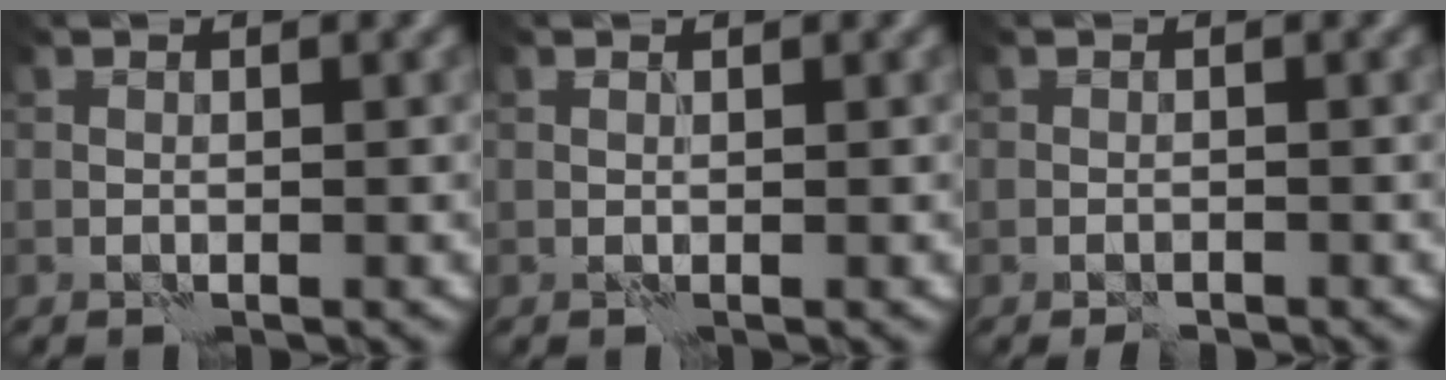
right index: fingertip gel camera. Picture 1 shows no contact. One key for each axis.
{"total": 0.0}
{"total": 0.8, "fx": -0.7, "fy": 0.2, "fz": 0.4, "tx": -0.006, "ty": 0.003, "tz": -0.014}